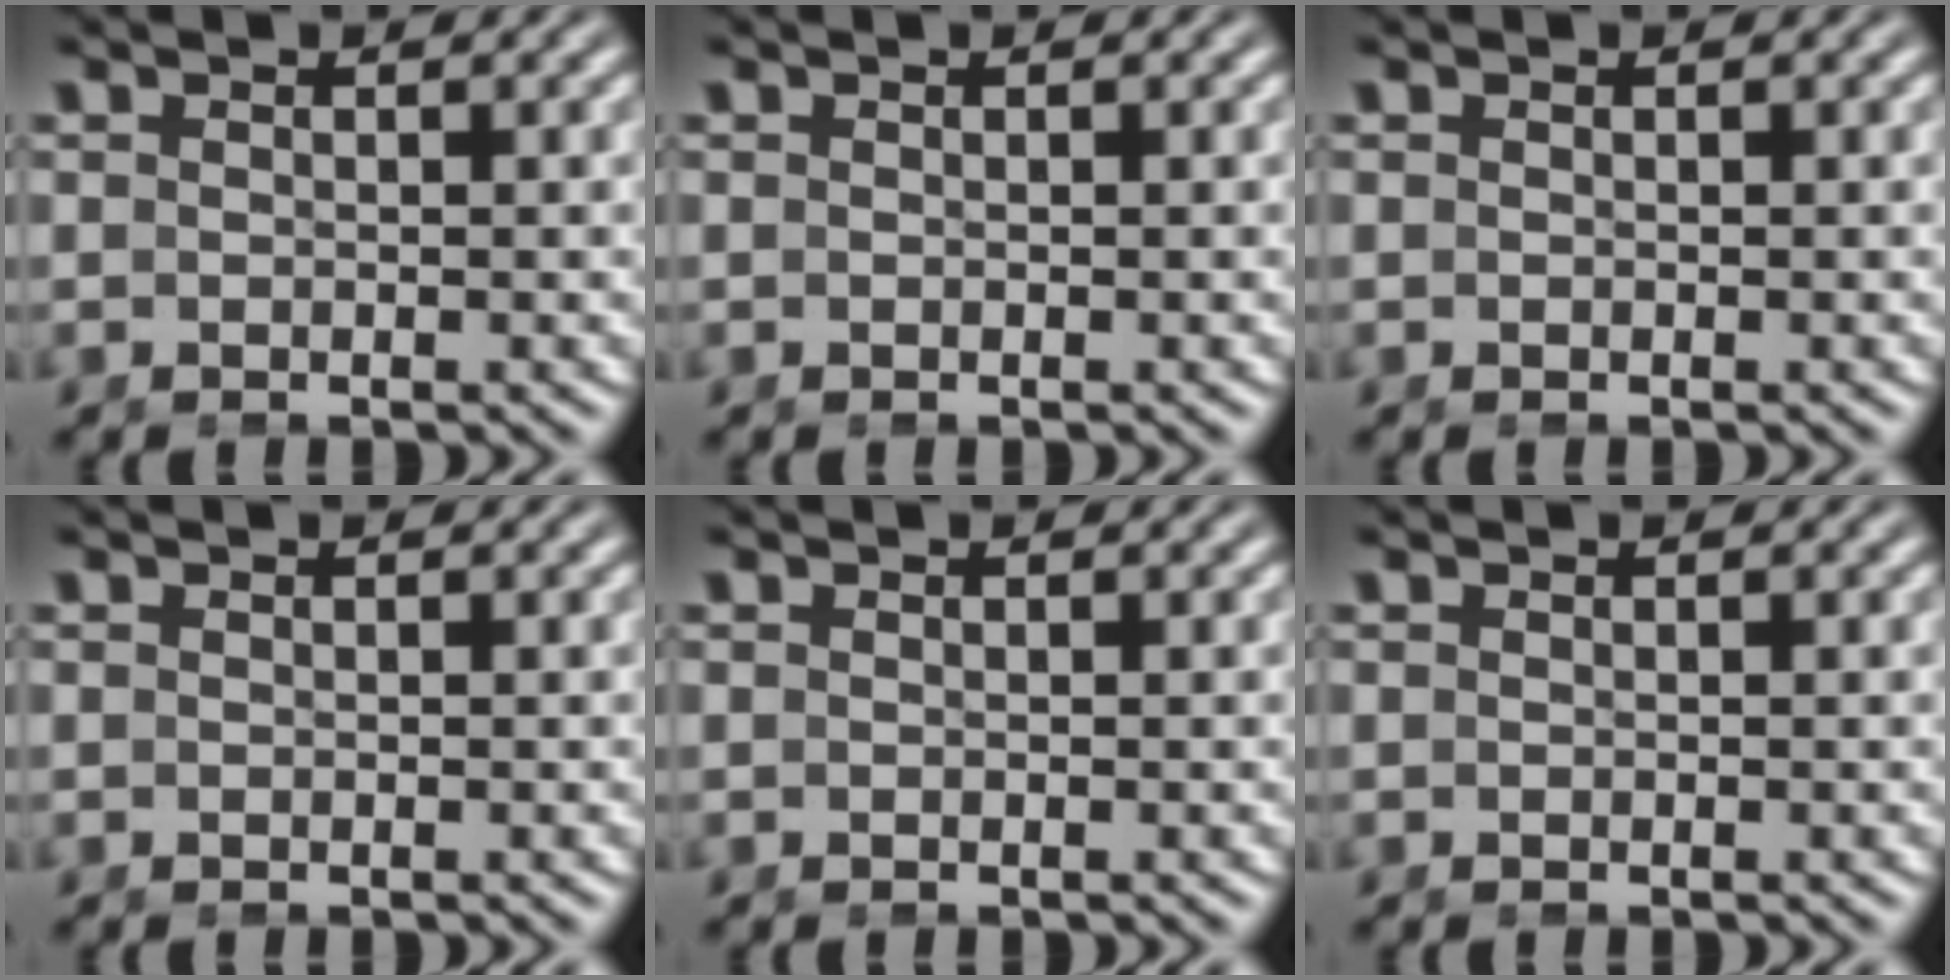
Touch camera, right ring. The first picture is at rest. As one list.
[{"total": 0.0}, {"total": 0.0}, {"total": 0.0}, {"total": 0.0}, {"total": 0.0}]